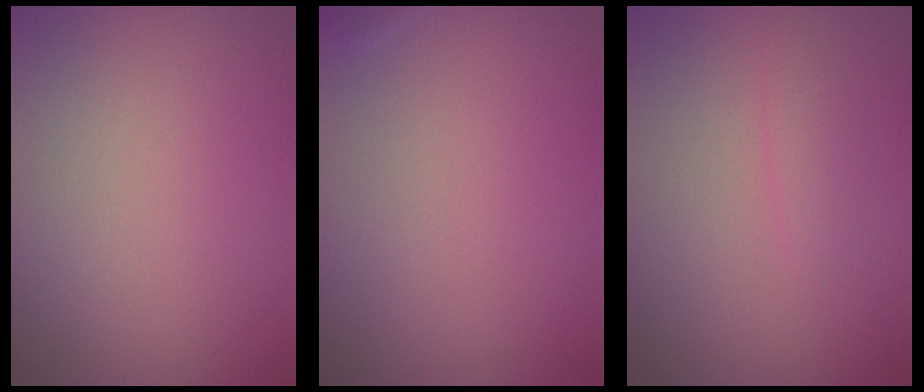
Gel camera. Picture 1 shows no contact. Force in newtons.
{"total": 0.7, "press": 0.7, "slide": 0.0}
{"total": 0.9, "press": 0.9, "slide": 0.1}